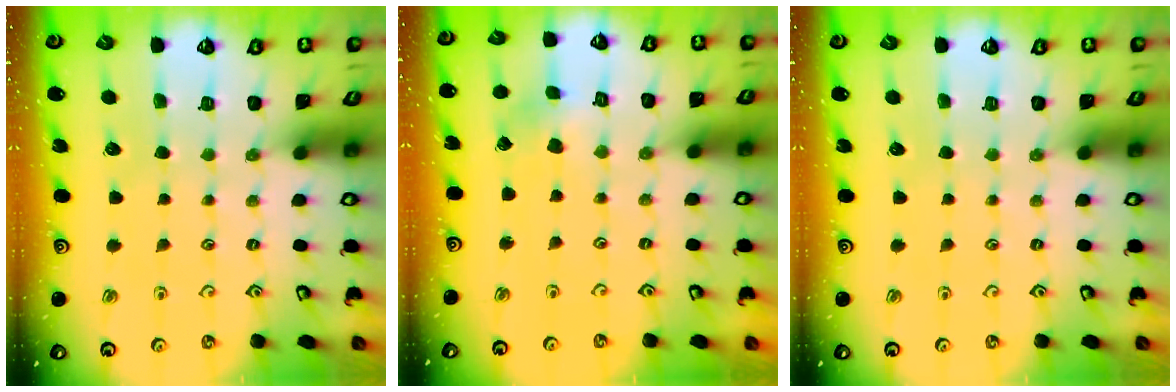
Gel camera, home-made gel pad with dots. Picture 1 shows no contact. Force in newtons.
{"total": 2.0, "press": 1.9, "slide": 0.3}
{"total": 0.0}